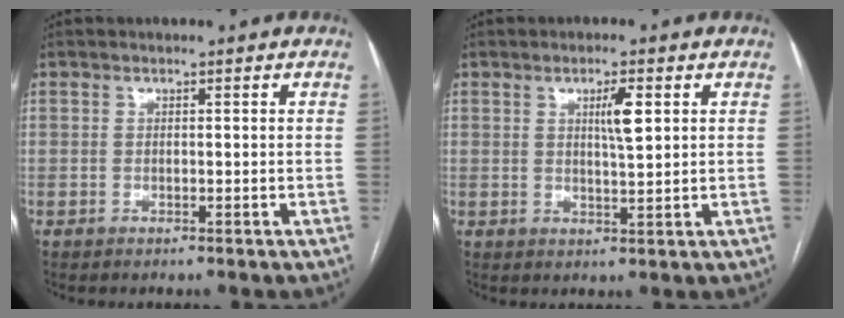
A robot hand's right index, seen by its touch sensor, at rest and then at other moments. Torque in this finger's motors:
{"motor_torque": [0.57, 0.50, 0.06, 0.03]}